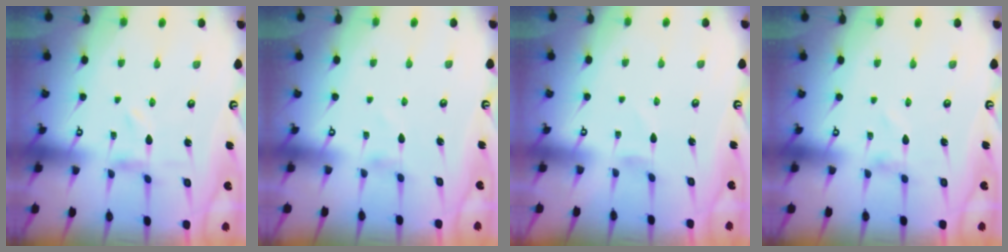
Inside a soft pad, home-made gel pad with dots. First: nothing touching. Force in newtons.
{"total": 0.0}
{"total": 0.0}
{"total": 0.8, "press": 0.7, "slide": 0.1}